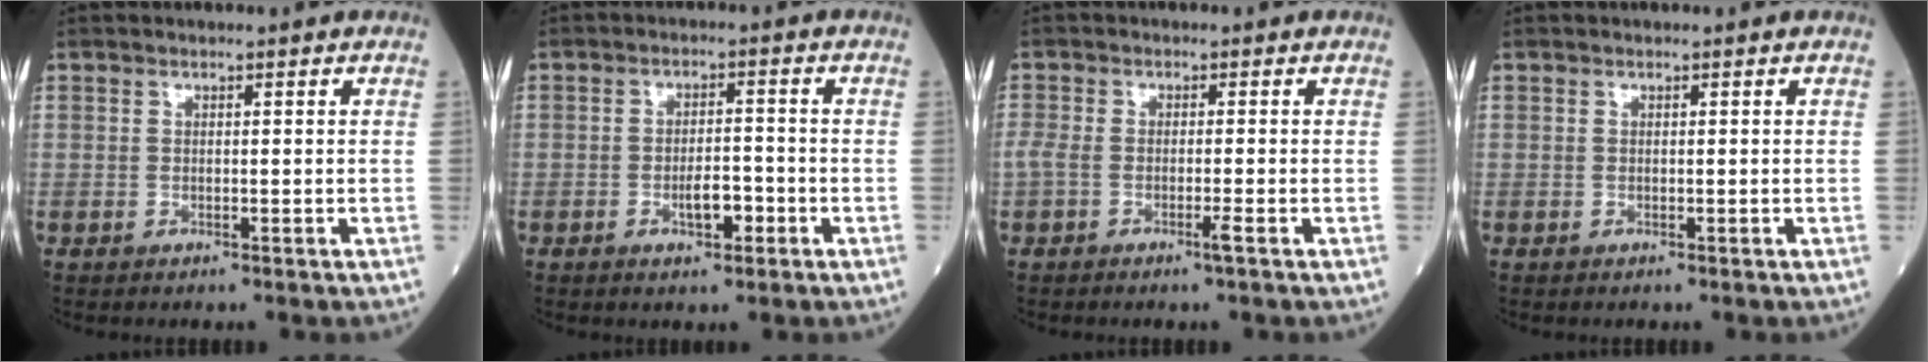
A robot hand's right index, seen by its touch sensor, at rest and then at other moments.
{"total": 4.0, "force": [-1.7, 1.5, 3.4], "torque": [-0.057, 0.002, -0.027]}
{"total": 2.9, "force": [-1.5, 0.3, 2.4], "torque": [-0.063, 0.001, -0.030]}
{"total": 0.0}